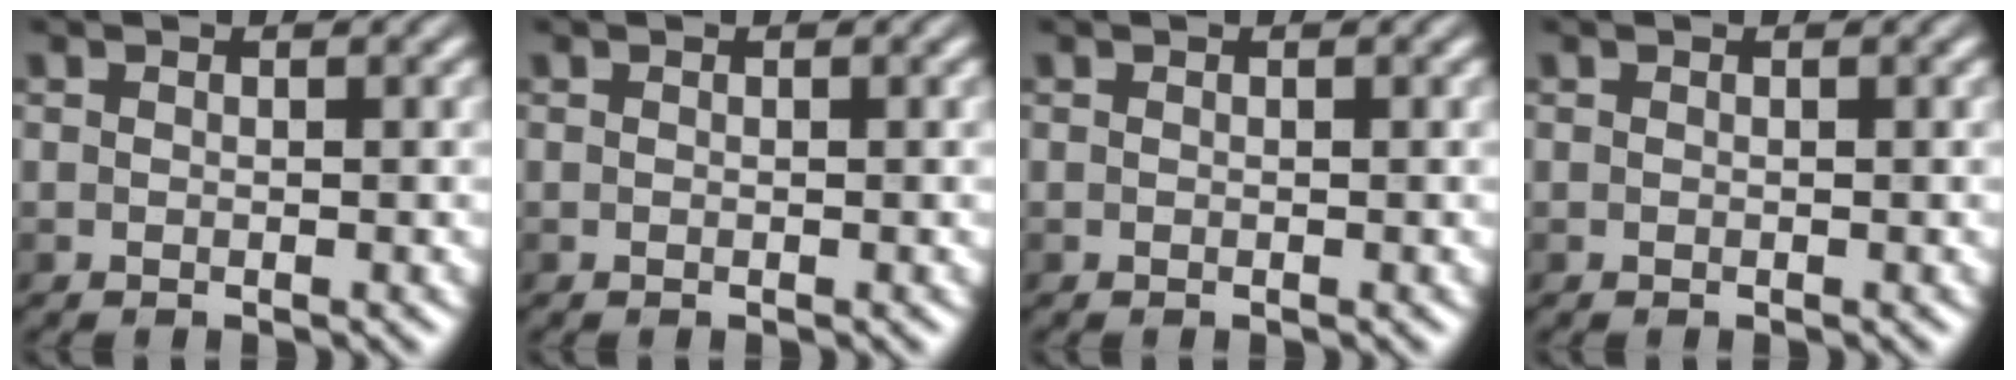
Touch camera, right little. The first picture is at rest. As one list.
[{"total": 0.0}, {"total": 0.0}, {"total": 0.0}]